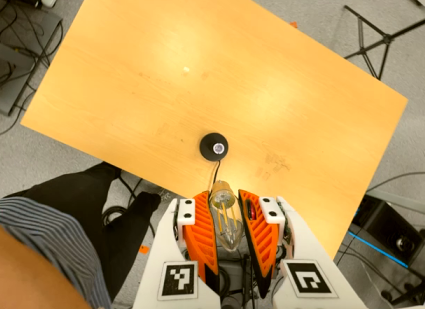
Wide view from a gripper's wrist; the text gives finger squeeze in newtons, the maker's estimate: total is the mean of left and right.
{"total": 20.2, "left": 21.3, "right": 19.0}